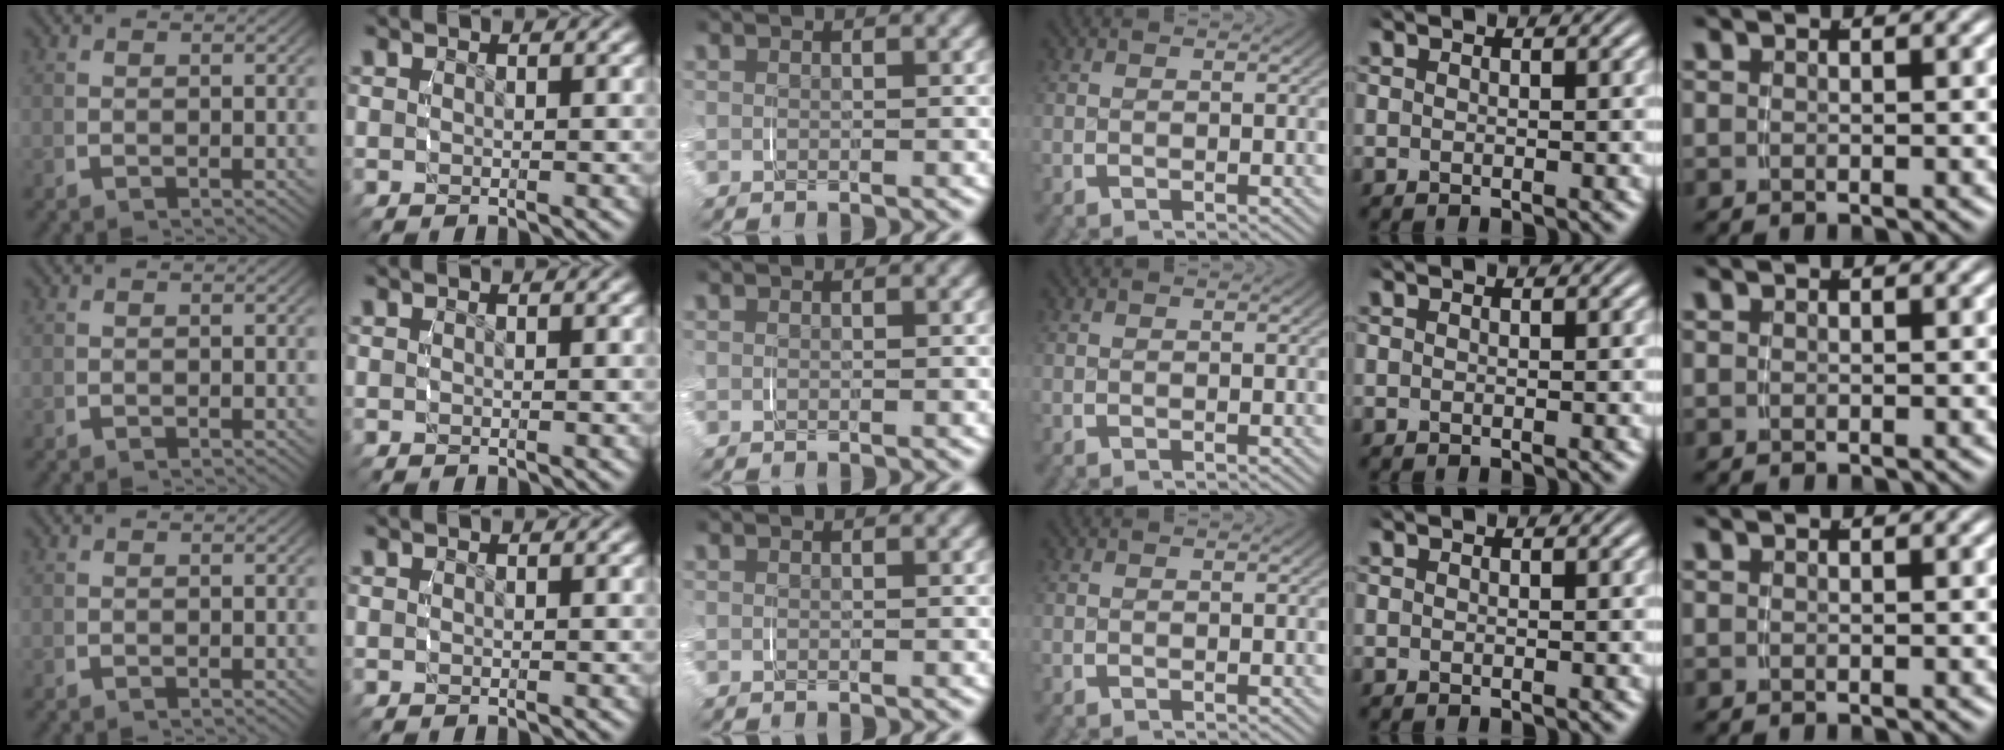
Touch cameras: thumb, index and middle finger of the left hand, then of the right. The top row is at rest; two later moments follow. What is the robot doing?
{"motion": "grasp_and_lifting", "object": "jewelry box"}